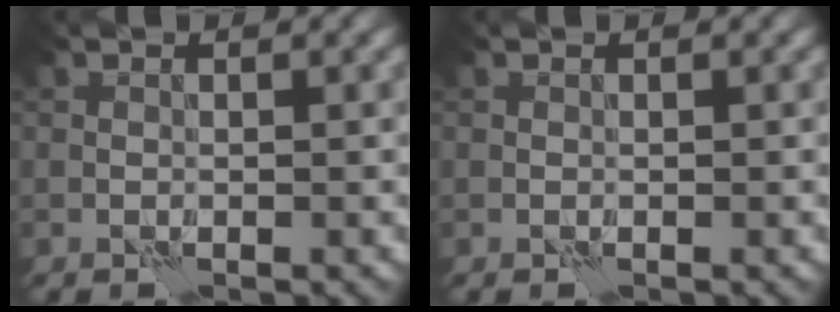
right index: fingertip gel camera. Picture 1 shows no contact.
{"total": 0.0}